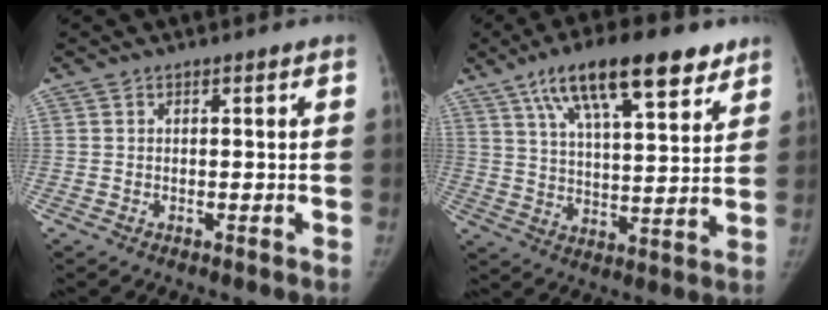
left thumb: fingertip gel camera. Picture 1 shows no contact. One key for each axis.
{"total": 19.4, "fx": 11.5, "fy": 6.9, "fz": 14.0, "tx": -0.197, "ty": -0.023, "tz": 0.189}